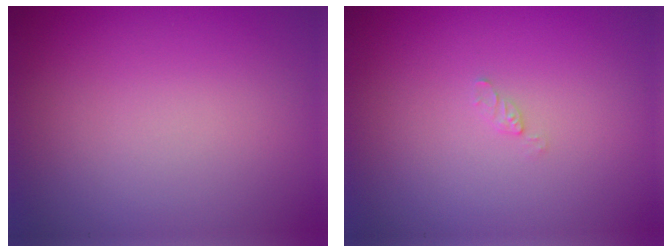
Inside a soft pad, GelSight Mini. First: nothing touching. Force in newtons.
{"total": 0.6, "press": 0.6, "slide": 0.1}